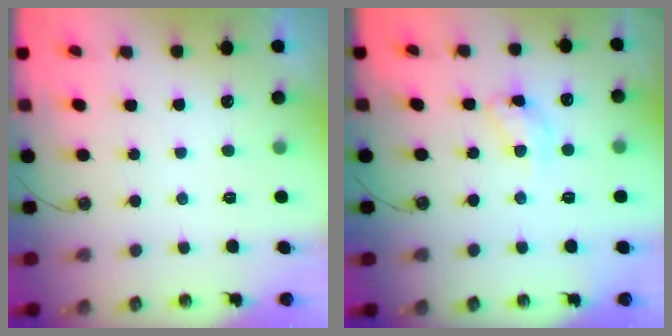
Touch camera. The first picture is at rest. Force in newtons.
{"total": 10.6, "press": 10.6, "slide": 0.8}